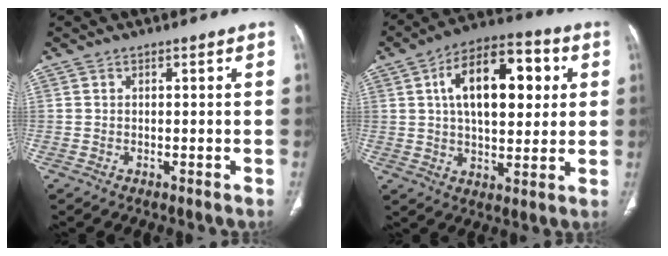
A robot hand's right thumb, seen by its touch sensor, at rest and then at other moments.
{"total": 18.1, "force": [4.4, 9.5, 14.8], "torque": [-0.202, 0.014, 0.064]}